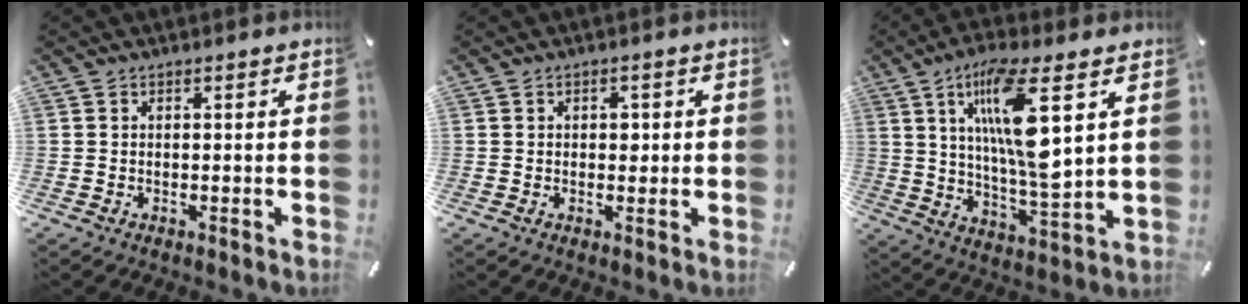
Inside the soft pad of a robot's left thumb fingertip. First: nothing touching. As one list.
[{"total": 1.9, "force": [0.2, 1.5, 1.1], "torque": [-0.007, 0.001, -0.003]}, {"total": 17.4, "force": [6.0, 4.0, 15.8], "torque": [-0.315, -0.024, 0.084]}]